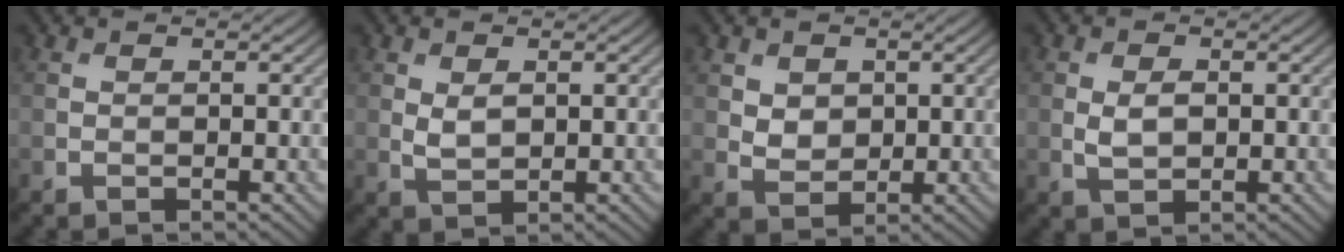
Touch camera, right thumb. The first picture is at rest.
{"total": 2.4, "force": [0.6, 1.4, 1.8], "torque": [-0.045, -0.006, 0.017]}
{"total": 3.0, "force": [1.2, 2.4, 1.5], "torque": [-0.042, -0.005, 0.021]}
{"total": 2.9, "force": [0.2, 1.8, 2.3], "torque": [-0.053, -0.005, 0.007]}